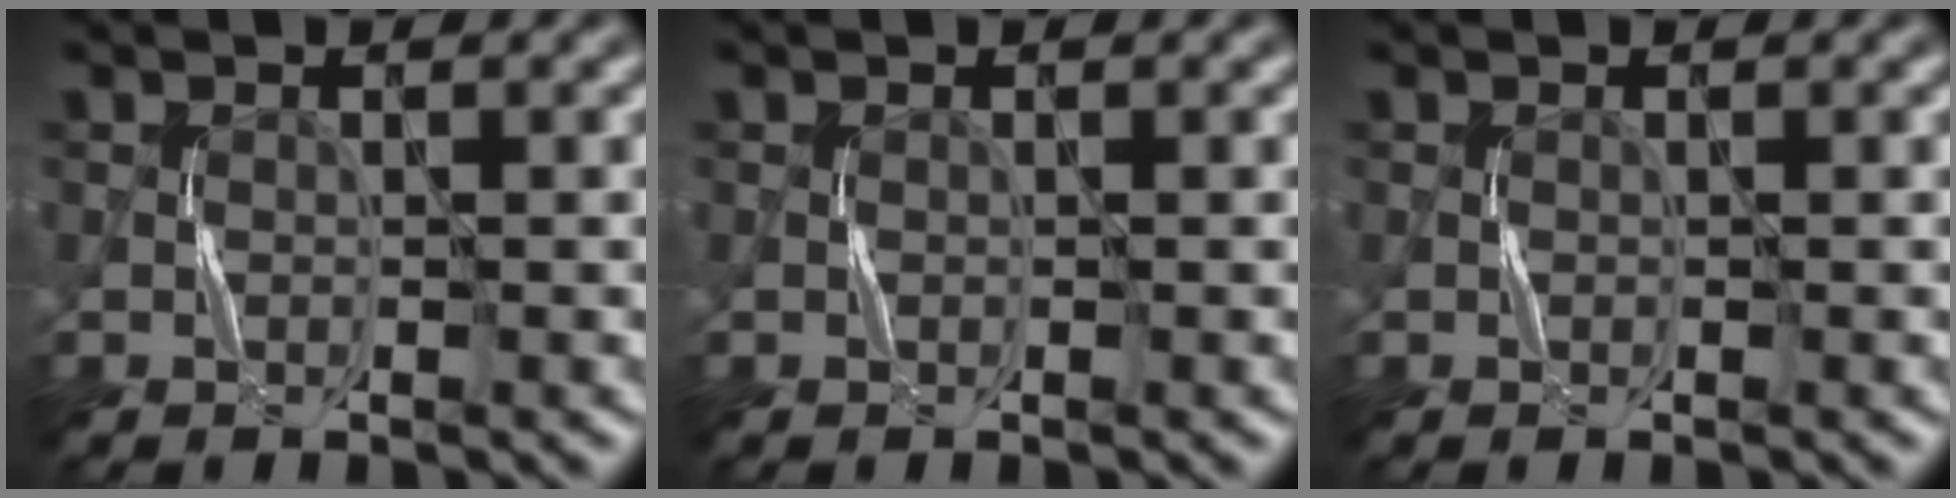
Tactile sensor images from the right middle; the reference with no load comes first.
{"total": 0.0}
{"total": 0.0}